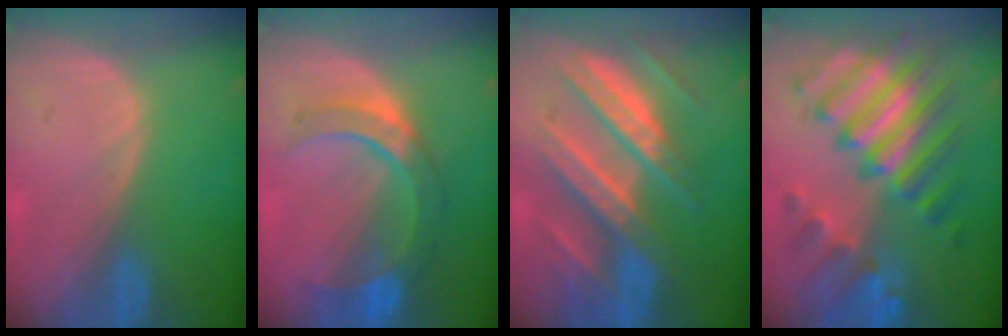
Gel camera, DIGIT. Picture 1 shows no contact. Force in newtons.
{"total": 7.9, "press": 7.8, "slide": 1.7}
{"total": 11.4, "press": 11.3, "slide": 1.0}
{"total": 11.8, "press": 11.8, "slide": 1.2}